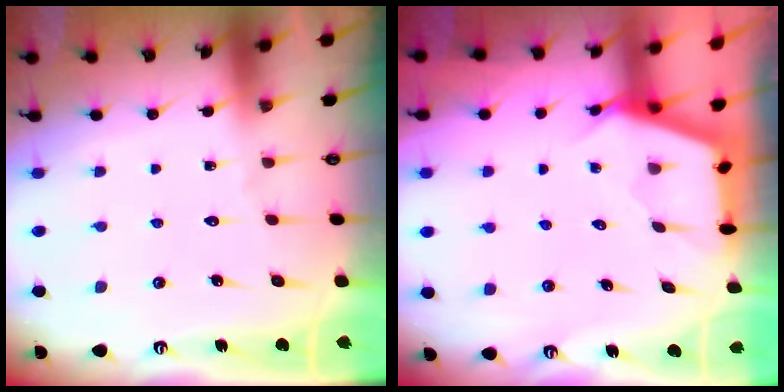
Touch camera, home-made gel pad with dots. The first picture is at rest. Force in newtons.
{"total": 2.6, "press": 2.6, "slide": 0.4}